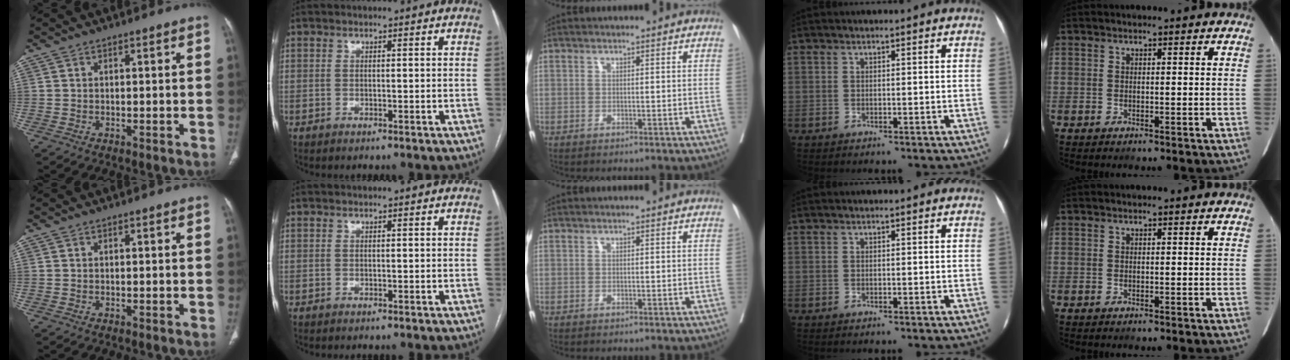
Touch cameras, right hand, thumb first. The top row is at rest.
{}